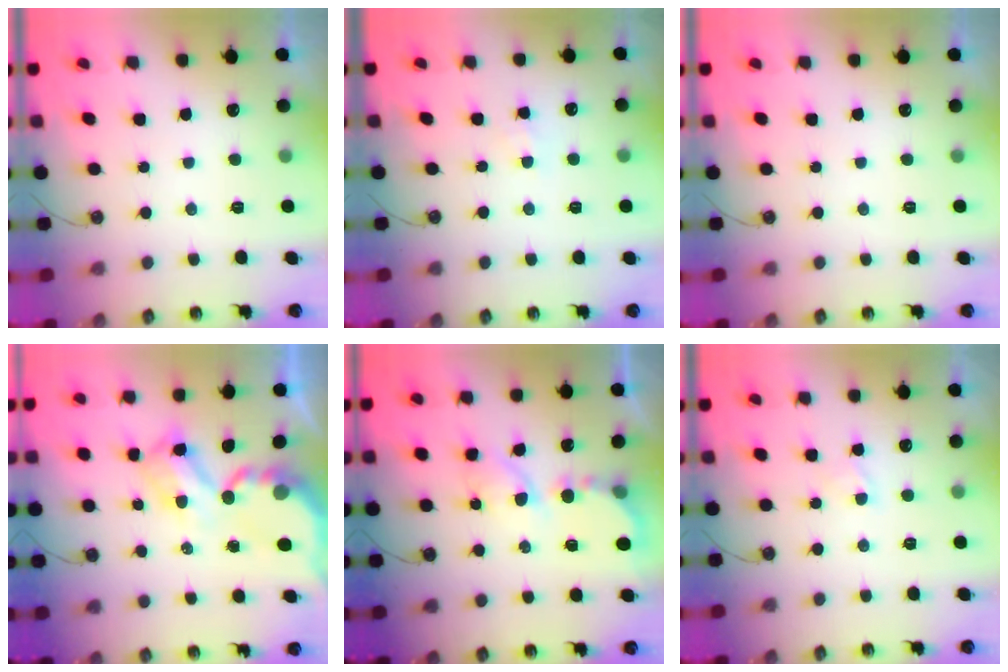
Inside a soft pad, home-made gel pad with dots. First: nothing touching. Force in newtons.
{"total": 4.4, "press": 4.4, "slide": 0.6}
{"total": 0.0}
{"total": 8.0, "press": 8.0, "slide": 0.4}
{"total": 6.3, "press": 6.3, "slide": 0.5}
{"total": 2.7, "press": 2.7, "slide": 0.4}